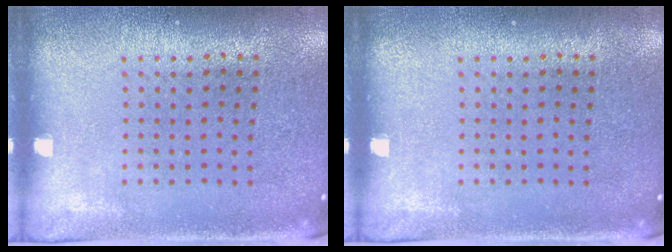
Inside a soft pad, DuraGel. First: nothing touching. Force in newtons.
{"total": 0.0}